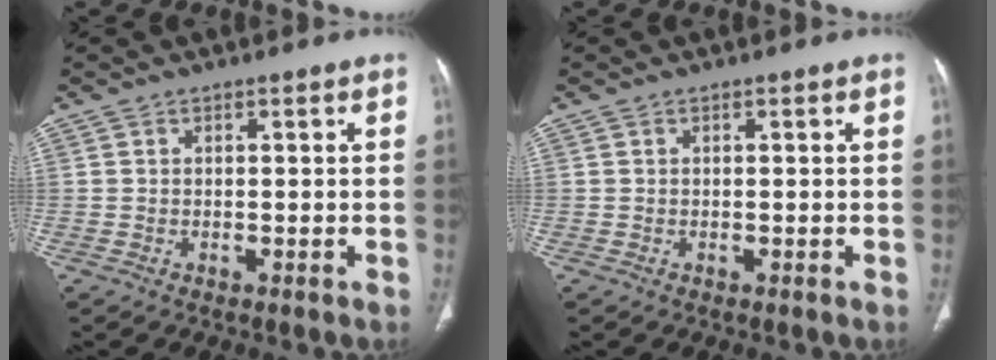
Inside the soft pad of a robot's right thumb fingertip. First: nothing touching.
{"total": 0.0}